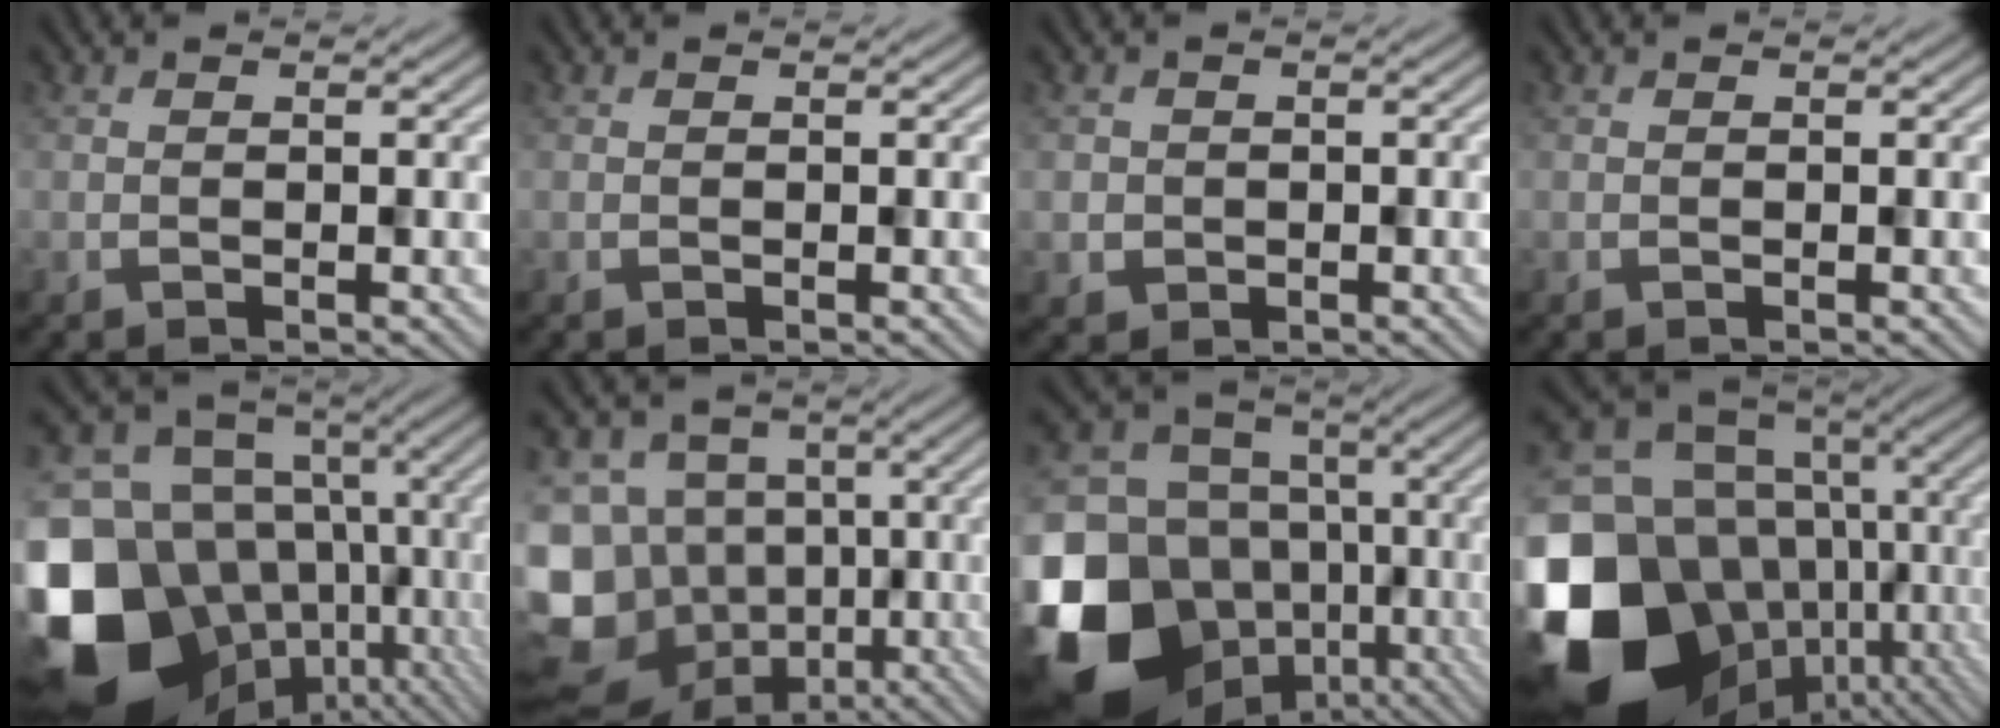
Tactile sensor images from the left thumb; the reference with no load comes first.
{"total": 0.0}
{"total": 1.8, "force": [-0.2, 1.8, 0.0], "torque": [-0.002, -0.010, -0.003]}
{"total": 0.0}
{"total": 19.9, "force": [-5.0, 16.1, 10.5], "torque": [-0.286, -0.023, -0.049]}
{"total": 17.3, "force": [-6.6, 14.6, 6.5], "torque": [-0.187, -0.008, -0.101]}
{"total": 19.3, "force": [-7.7, 15.1, 9.3], "torque": [-0.266, -0.042, -0.097]}
{"total": 20.3, "force": [-4.8, 15.0, 12.8], "torque": [-0.326, -0.021, -0.033]}